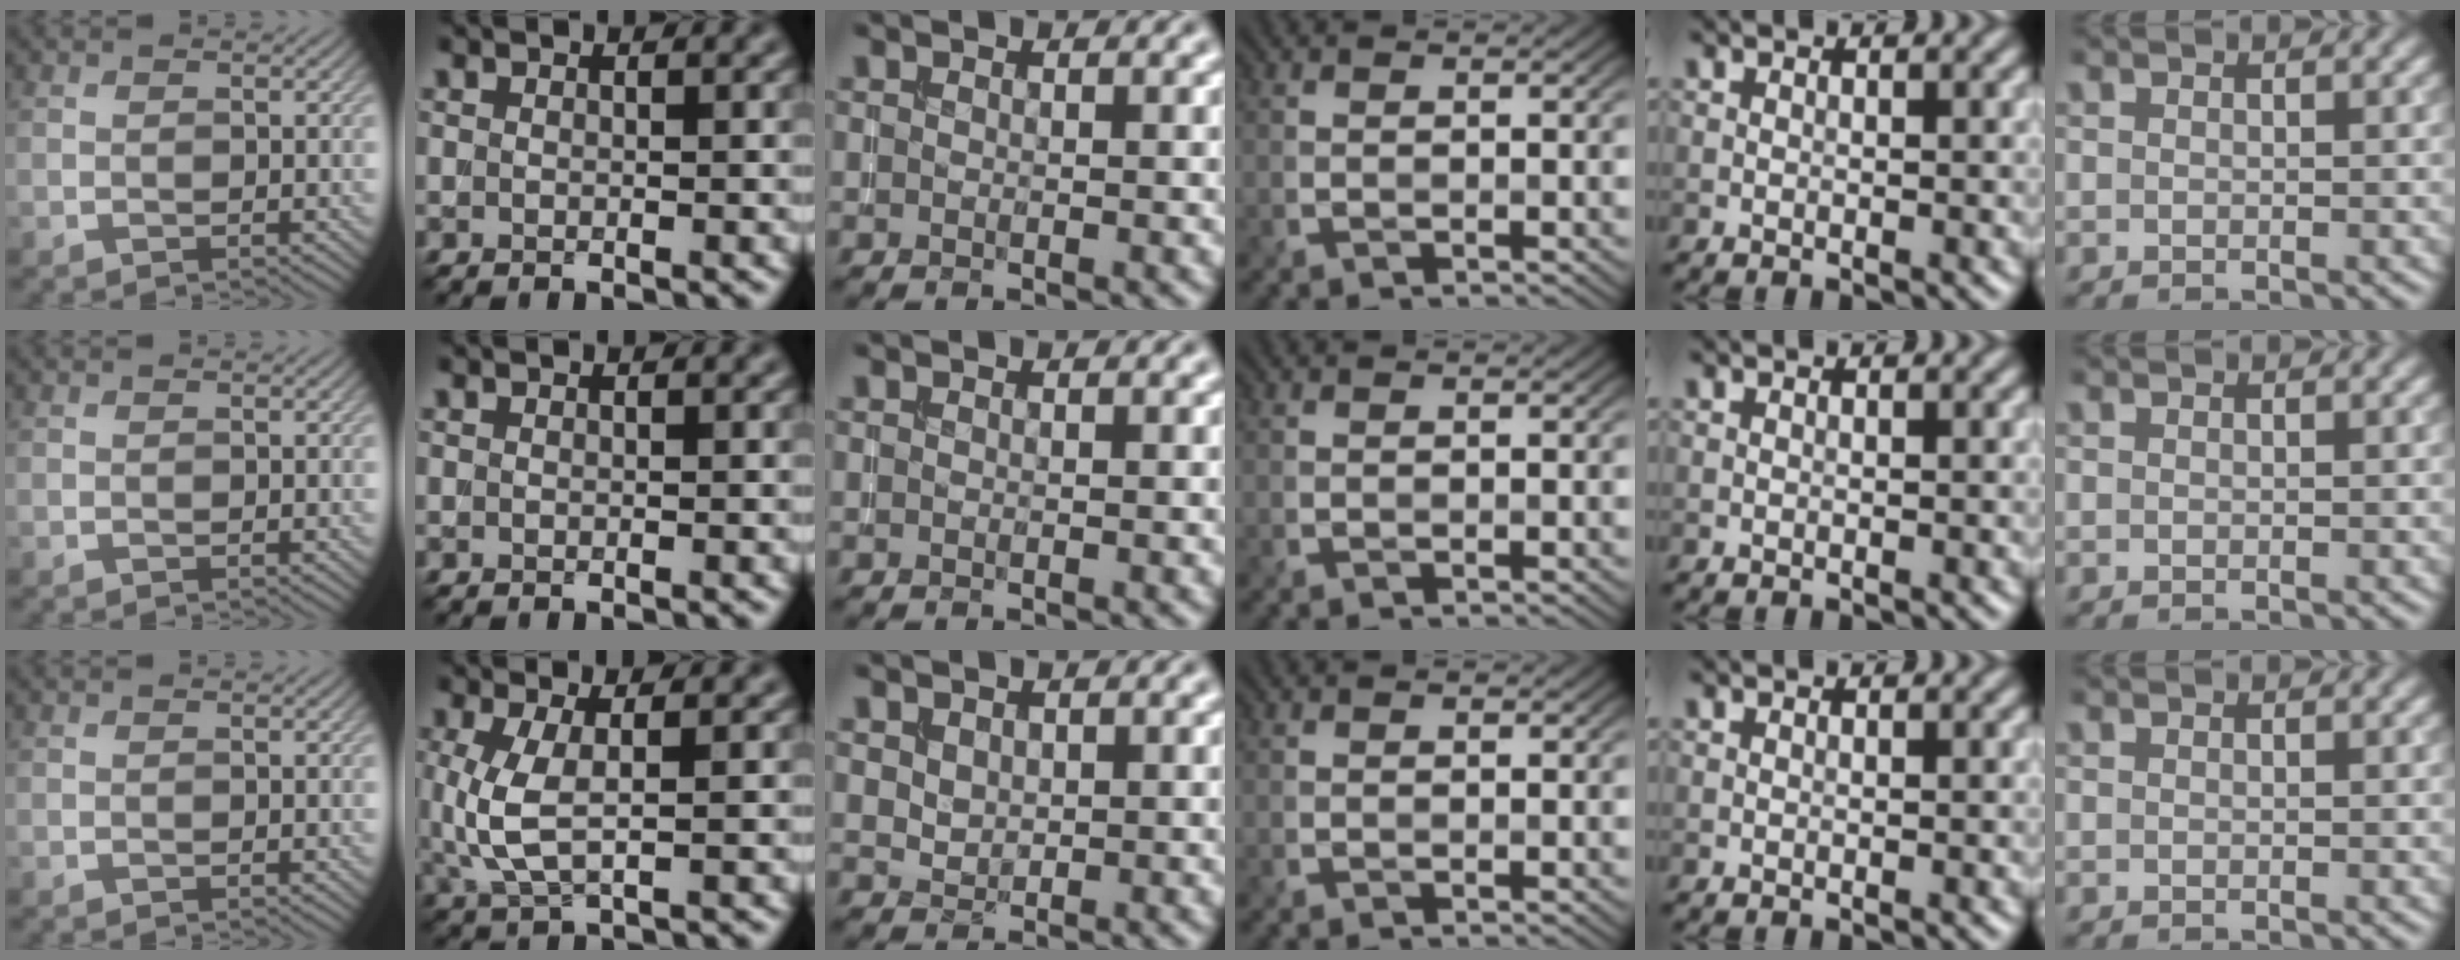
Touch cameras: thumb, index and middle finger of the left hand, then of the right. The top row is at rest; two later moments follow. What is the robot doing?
{"motion": "extract", "object": "drawer"}